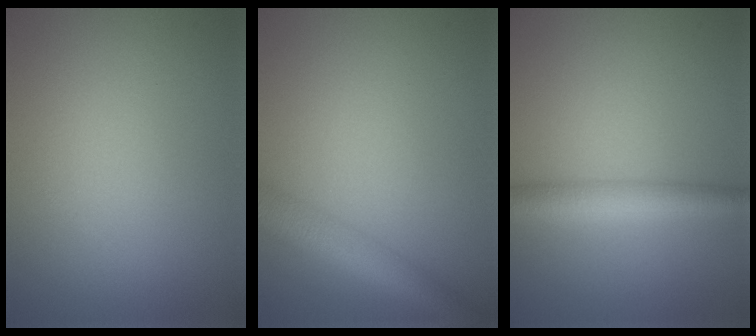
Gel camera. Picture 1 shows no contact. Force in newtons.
{"total": 5.2, "press": 5.2, "slide": 0.1}
{"total": 3.5, "press": 3.5, "slide": 0.1}